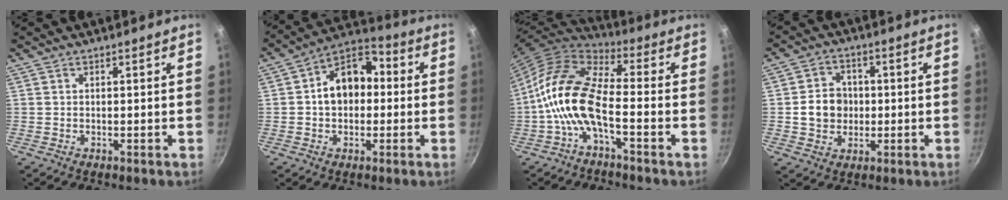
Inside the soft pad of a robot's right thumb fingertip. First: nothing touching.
{"total": 12.4, "force": [0.6, 9.1, 8.4], "torque": [-0.085, 0.039, -0.009]}
{"total": 13.4, "force": [-3.6, 5.4, 11.8], "torque": [-0.231, 0.043, -0.086]}
{"total": 7.8, "force": [-0.2, 6.8, 3.7], "torque": [-0.034, 0.012, -0.006]}